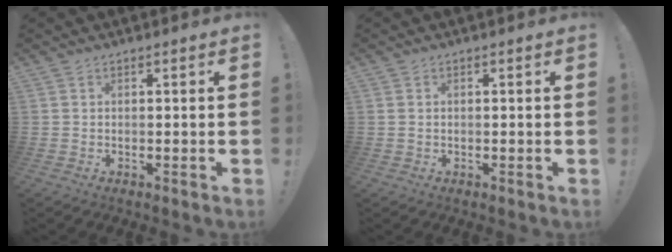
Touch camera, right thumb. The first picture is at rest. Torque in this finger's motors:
{"motor_torque": [0.24, -0.13, -0.41, 0.02, 0.00]}